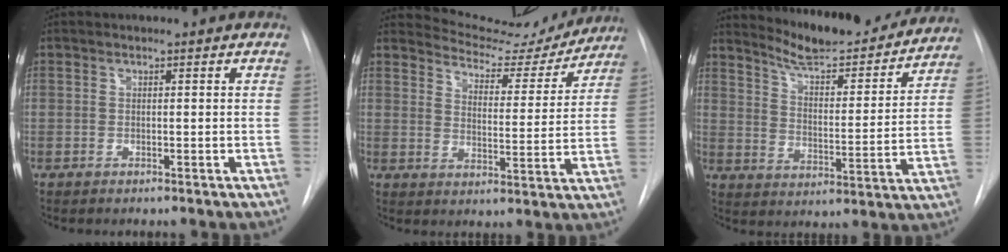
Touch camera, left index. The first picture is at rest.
{"total": 12.3, "force": [12.1, 2.2, 0.7], "torque": [-0.006, -0.024, 0.156]}
{"total": 19.4, "force": [17.9, 2.8, 6.8], "torque": [-0.095, -0.036, 0.245]}